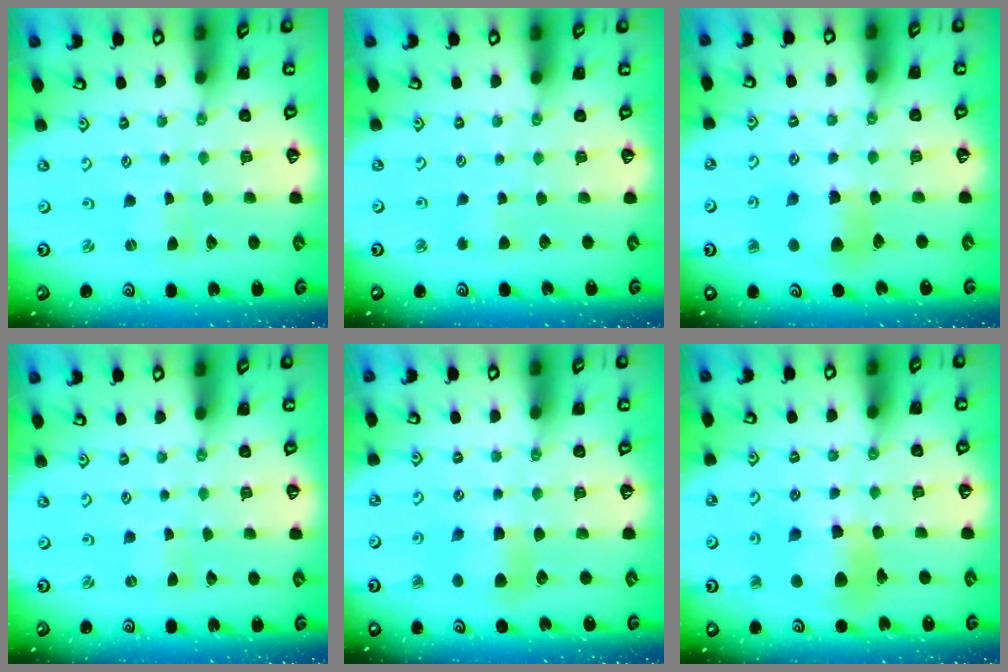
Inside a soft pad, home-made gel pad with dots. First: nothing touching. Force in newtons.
{"total": 2.9, "press": 2.8, "slide": 0.4}
{"total": 7.4, "press": 7.4, "slide": 0.3}
{"total": 0.0}
{"total": 6.9, "press": 6.8, "slide": 0.6}
{"total": 11.6, "press": 11.5, "slide": 1.2}